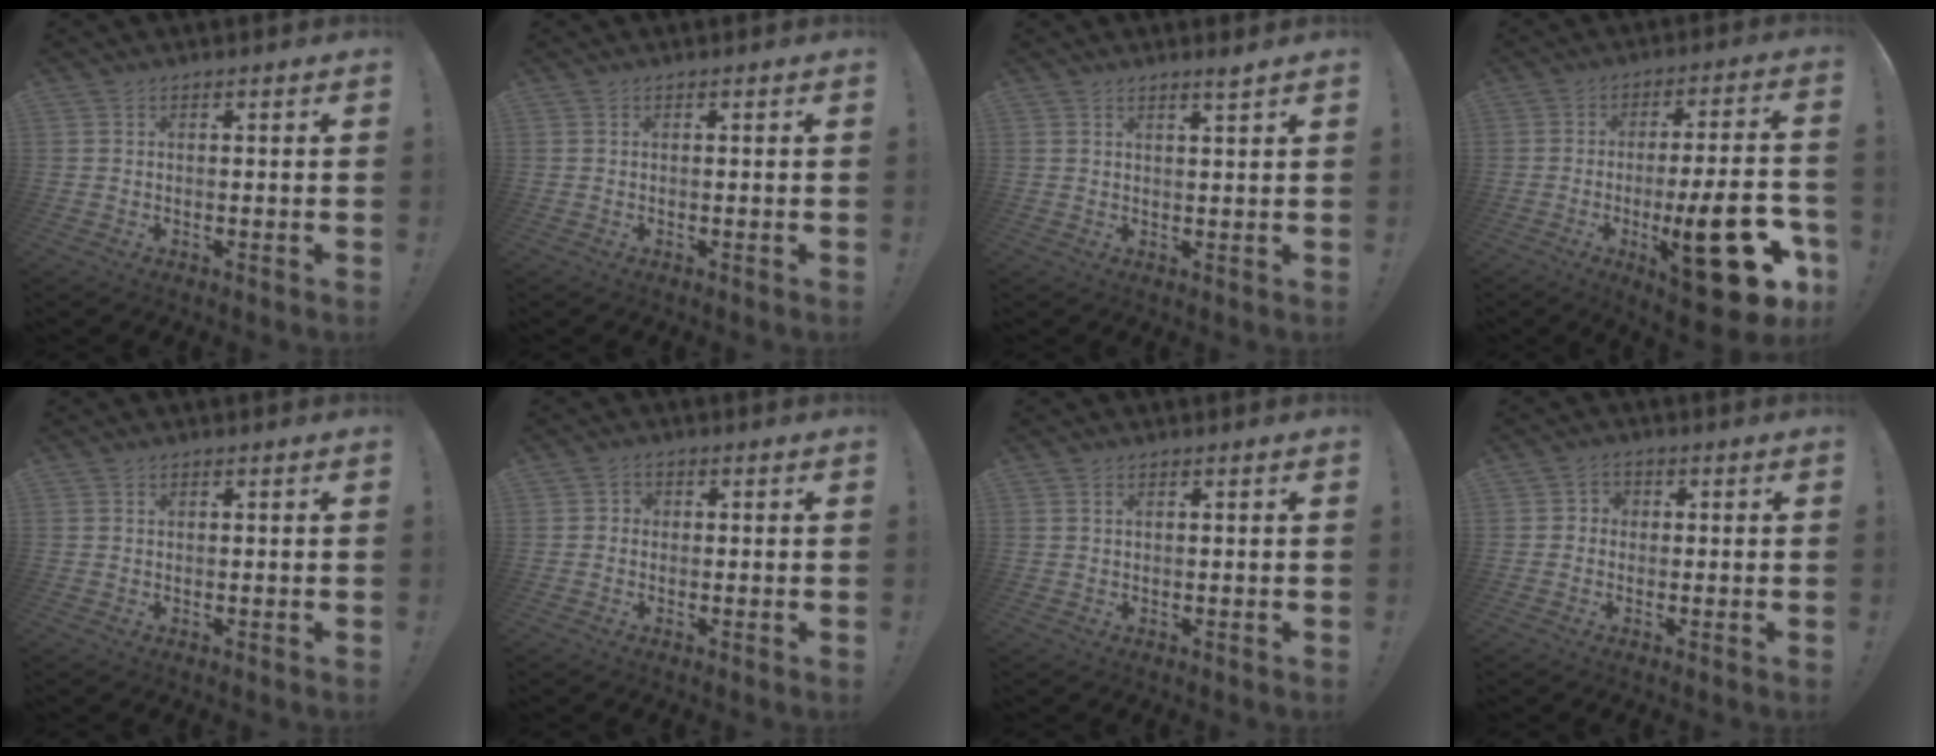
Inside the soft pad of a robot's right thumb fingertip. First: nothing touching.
{"total": 0.0}
{"total": 2.3, "force": [1.8, -0.2, 1.4], "torque": [-0.024, -0.012, 0.030]}
{"total": 24.2, "force": [-8.3, 7.2, 21.5], "torque": [-0.297, 0.031, -0.117]}
{"total": 0.0}
{"total": 1.7, "force": [-0.5, 1.4, 0.8], "torque": [-0.016, 0.006, -0.008]}
{"total": 0.6, "force": [0.3, 0.2, 0.5], "torque": [-0.009, 0.001, 0.006]}
{"total": 2.5, "force": [-0.7, 2.1, 1.0], "torque": [-0.022, 0.009, -0.012]}